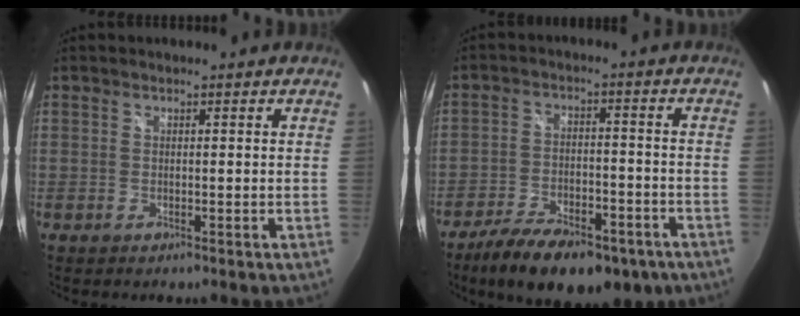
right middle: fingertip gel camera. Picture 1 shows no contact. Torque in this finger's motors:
{"motor_torque": [1.10, -1.04, 0.26, 0.07]}